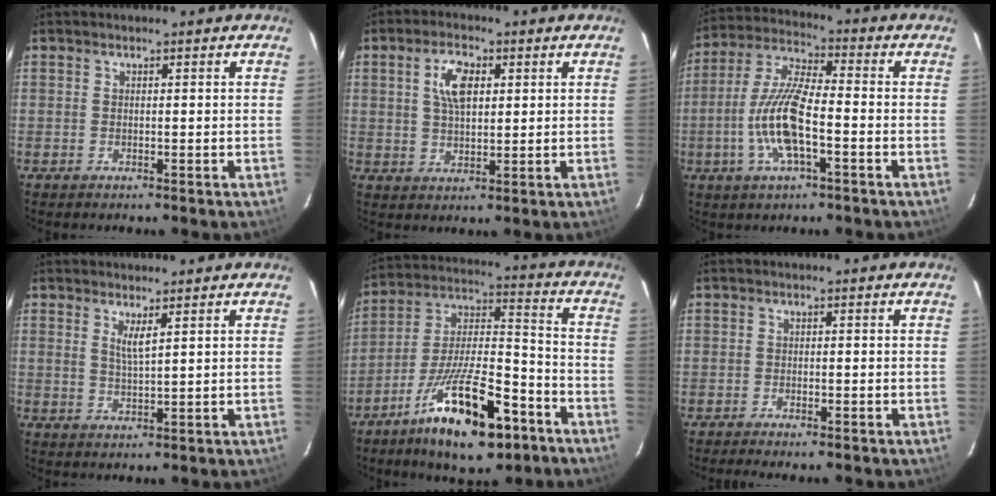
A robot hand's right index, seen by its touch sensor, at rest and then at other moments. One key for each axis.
{"total": 6.2, "fx": 1.9, "fy": 3.1, "fz": 5.0, "tx": -0.093, "ty": 0.011, "tz": 0.037}
{"total": 12.4, "fx": -3.6, "fy": 3.4, "fz": 11.4, "tx": -0.241, "ty": 0.000, "tz": -0.074}
{"total": 2.1, "fx": 1.1, "fy": 0.1, "fz": 1.8, "tx": -0.032, "ty": -0.001, "tz": 0.019}
{"total": 19.5, "fx": -11.5, "fy": 6.4, "fz": 14.4, "tx": -0.257, "ty": -0.009, "tz": -0.186}
{"total": 3.1, "fx": -2.7, "fy": 0.5, "fz": 1.5, "tx": -0.037, "ty": -0.011, "tz": -0.042}